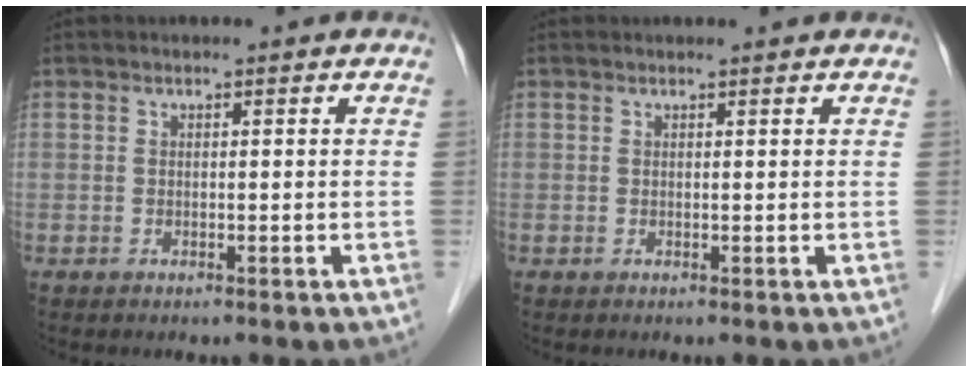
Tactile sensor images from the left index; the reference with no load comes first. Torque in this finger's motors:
{"motor_torque": [0.17, -0.06, -0.01, 0.00]}